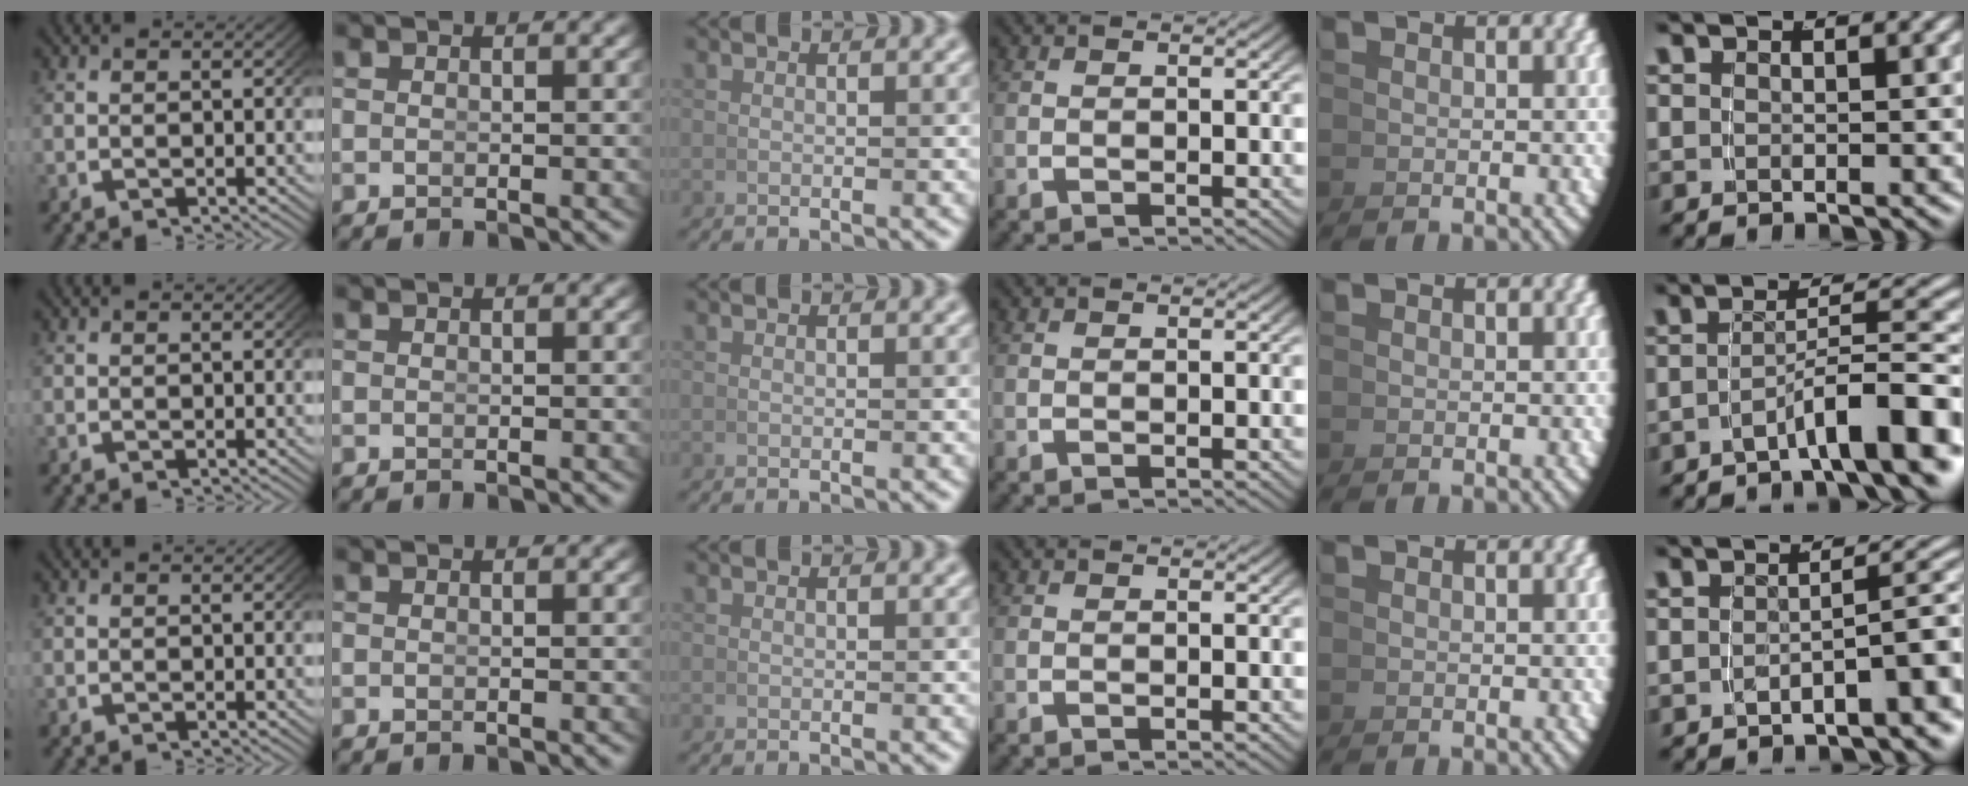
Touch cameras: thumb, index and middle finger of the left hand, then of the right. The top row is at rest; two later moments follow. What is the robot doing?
{"motion": "lift_and_place", "object": "dispenser bottle"}